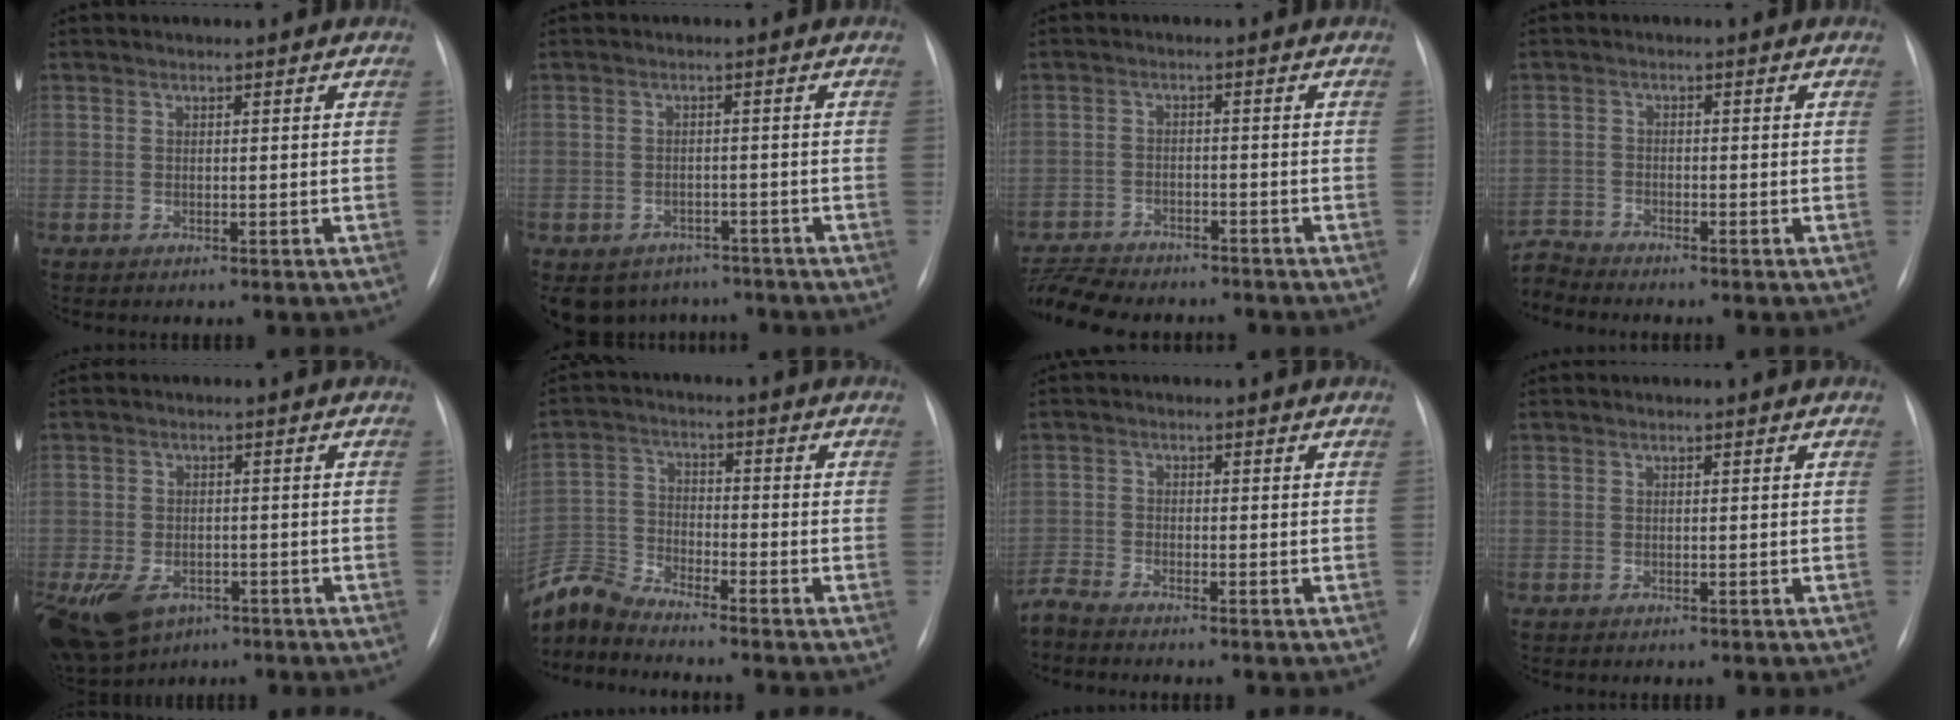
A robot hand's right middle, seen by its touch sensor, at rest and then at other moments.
{"total": 8.3, "force": [-6.6, 4.9, 1.0], "torque": [-0.015, 0.011, -0.079]}
{"total": 11.2, "force": [-10.1, 3.2, 3.7], "torque": [-0.078, -0.001, -0.154]}
{"total": 3.7, "force": [-3.6, -0.7, -0.6], "torque": [0.010, -0.009, -0.068]}
{"total": 15.7, "force": [-7.8, 11.1, 7.8], "torque": [-0.214, -0.011, -0.109]}
{"total": 7.9, "force": [-7.8, -0.2, 1.1], "torque": [-0.033, -0.001, -0.156]}
{"total": 2.7, "force": [-2.6, -0.6, 0.3], "torque": [-0.009, -0.010, -0.053]}
{"total": 0.0}